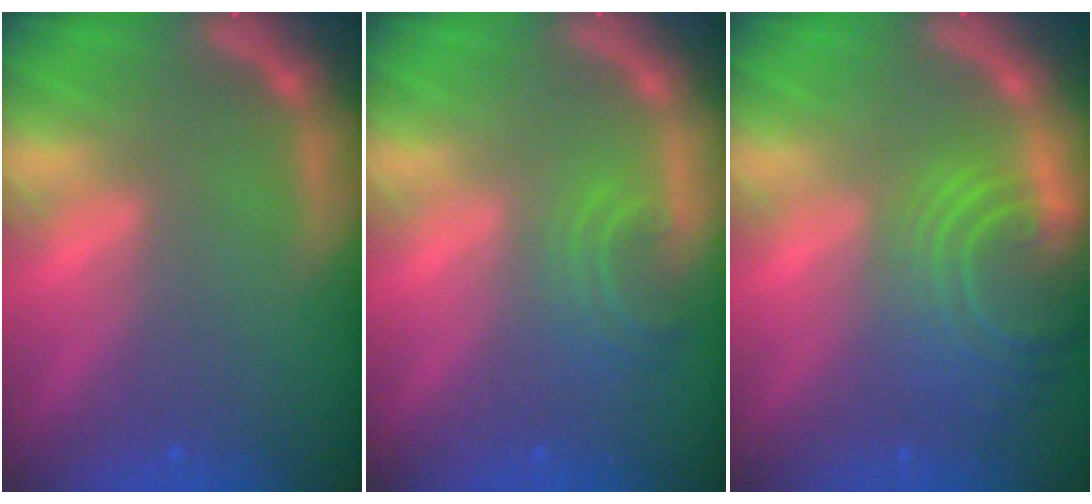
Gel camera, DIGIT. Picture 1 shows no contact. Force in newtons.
{"total": 2.9}
{"total": 8.1}